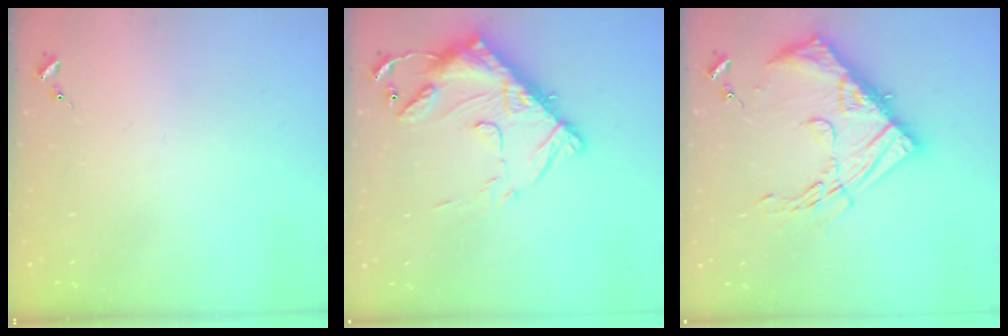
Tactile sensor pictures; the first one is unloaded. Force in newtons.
{"total": 16.8, "press": 16.7, "slide": 1.2}
{"total": 18.8, "press": 18.7, "slide": 1.2}